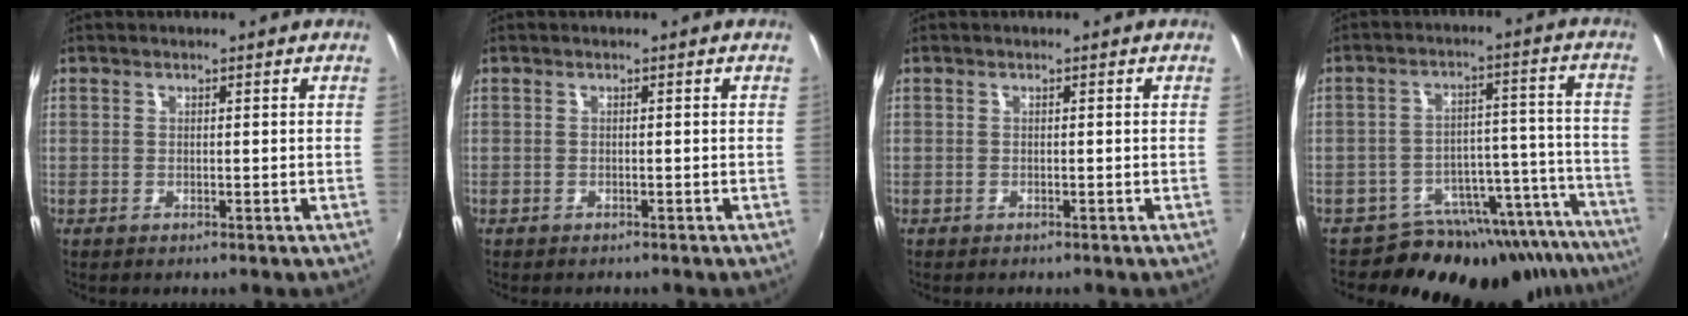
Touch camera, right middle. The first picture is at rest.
{"total": 0.9, "force": [-0.8, 0.4, 0.2], "torque": [-0.008, -0.003, -0.011]}
{"total": 0.0}
{"total": 21.6, "force": [-19.4, 8.3, 4.7], "torque": [-0.055, 0.050, -0.253]}